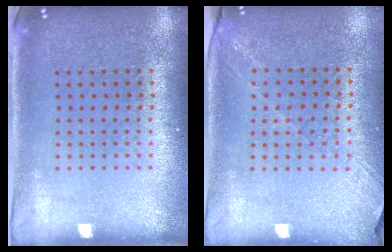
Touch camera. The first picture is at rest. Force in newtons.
{"total": 1.2, "press": 1.1, "slide": 0.6}